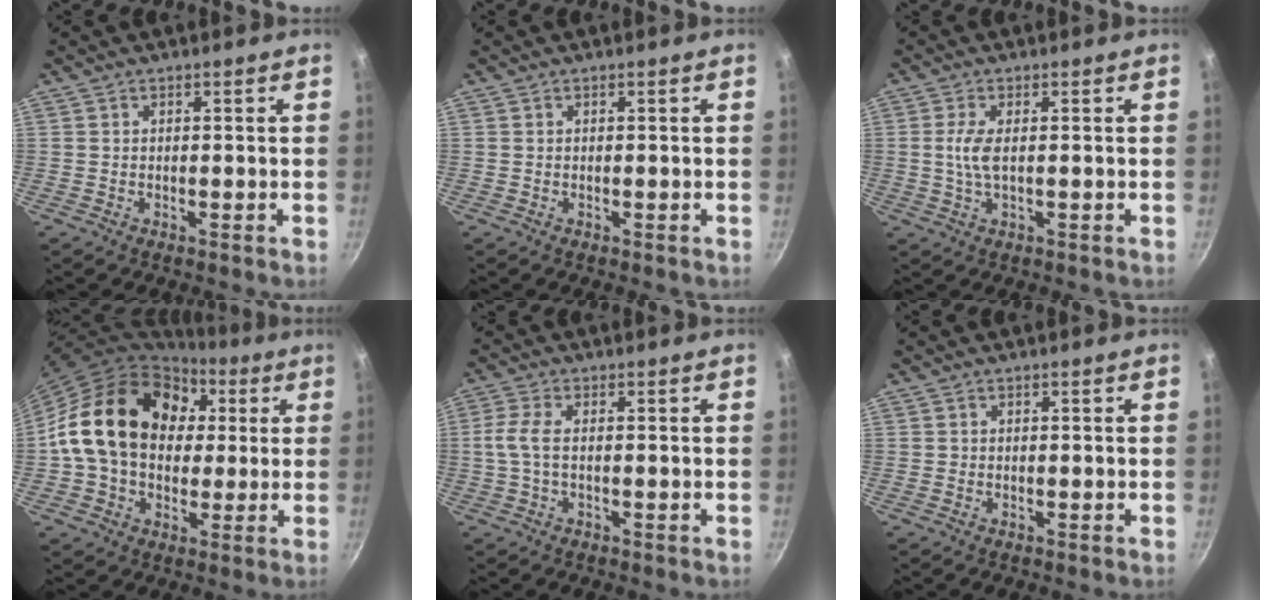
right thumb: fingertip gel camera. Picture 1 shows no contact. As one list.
[{"total": 0.0}, {"total": 3.9, "force": [0.2, 1.3, 3.7], "torque": [-0.088, 0.002, 0.003]}, {"total": 21.8, "force": [3.6, 16.3, 14.0], "torque": [-0.219, 0.028, 0.053]}, {"total": 4.4, "force": [-0.2, 1.9, 3.9], "torque": [-0.098, 0.010, -0.011]}, {"total": 0.0}]